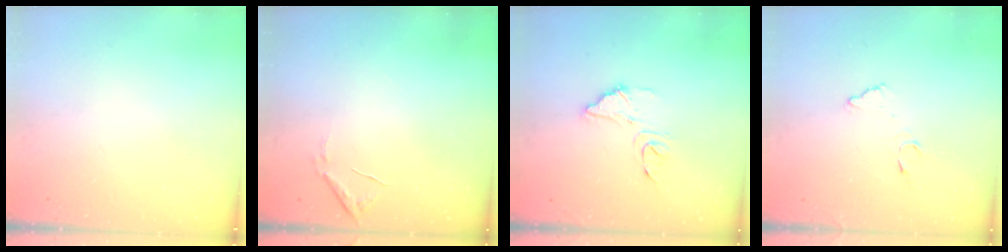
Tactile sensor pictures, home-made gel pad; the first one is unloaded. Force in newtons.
{"total": 6.3, "press": 6.3, "slide": 0.3}
{"total": 10.9, "press": 10.8, "slide": 1.1}
{"total": 8.3, "press": 8.3, "slide": 0.6}